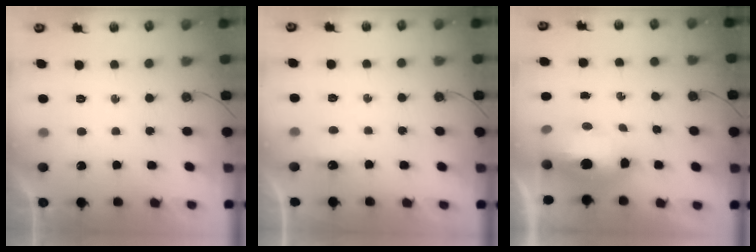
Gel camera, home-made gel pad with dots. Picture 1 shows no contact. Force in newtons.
{"total": 2.8, "press": 2.7, "slide": 0.4}
{"total": 11.2, "press": 11.1, "slide": 1.5}